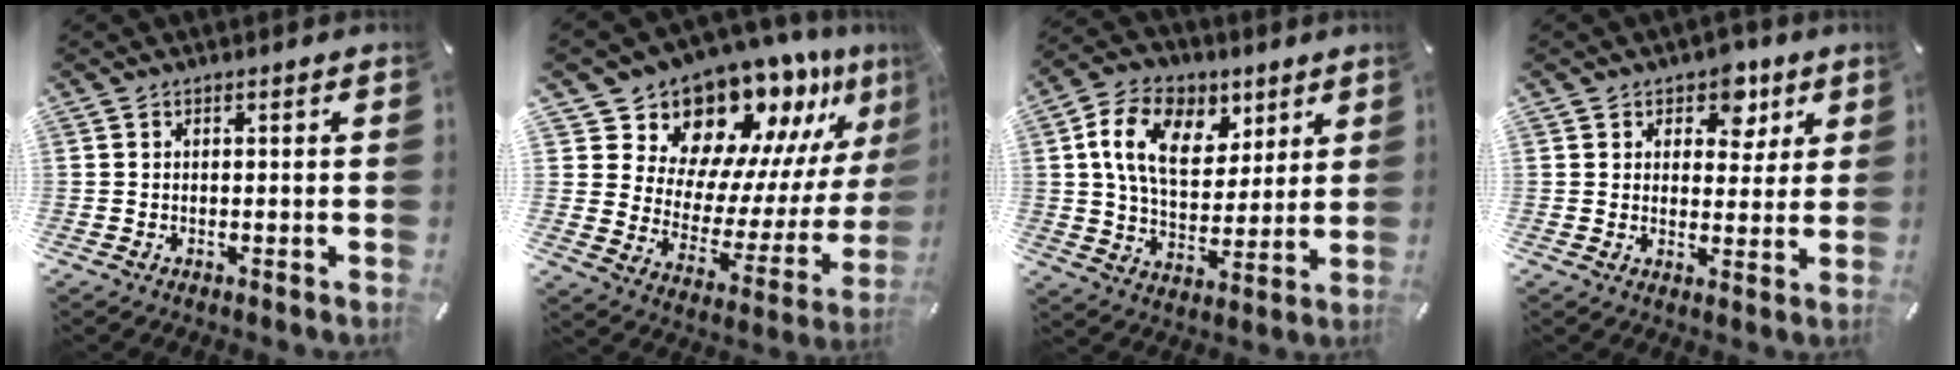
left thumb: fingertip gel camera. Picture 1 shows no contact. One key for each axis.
{"total": 15.8, "fx": 14.8, "fy": 5.6, "fz": 1.4, "tx": -0.015, "ty": -0.161, "tz": 0.250}
{"total": 14.7, "fx": 5.9, "fy": 10.2, "fz": 8.7, "tx": -0.153, "ty": -0.003, "tz": 0.112}
{"total": 7.3, "fx": 4.2, "fy": 5.4, "fz": 2.7, "tx": -0.020, "ty": -0.026, "tz": 0.068}